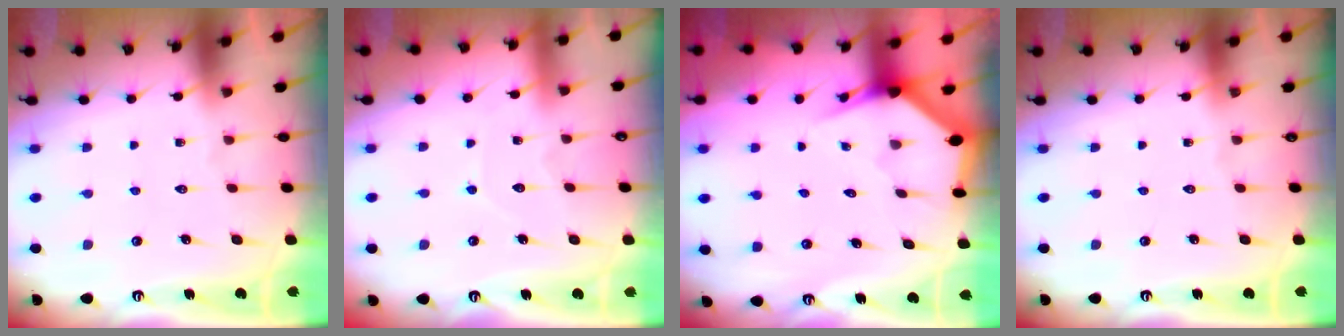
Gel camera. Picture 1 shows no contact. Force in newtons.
{"total": 4.5, "press": 4.4, "slide": 0.6}
{"total": 2.6, "press": 2.6, "slide": 0.1}
{"total": 0.0}